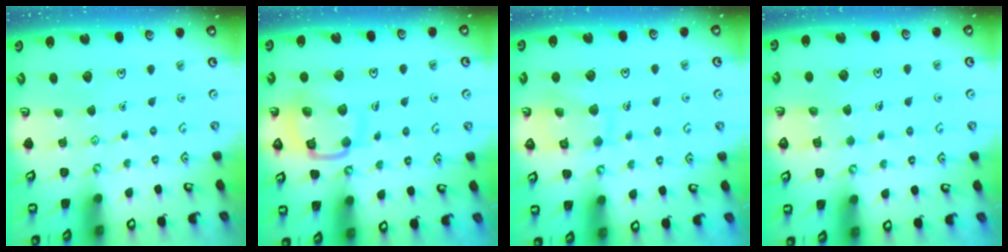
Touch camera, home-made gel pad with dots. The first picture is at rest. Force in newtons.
{"total": 14.0, "press": 13.9, "slide": 1.3}
{"total": 10.6, "press": 10.6, "slide": 0.9}
{"total": 4.8, "press": 4.8, "slide": 0.4}